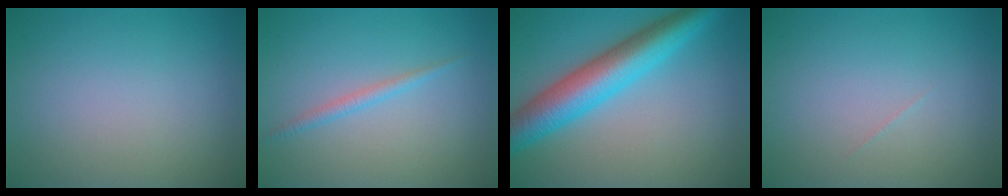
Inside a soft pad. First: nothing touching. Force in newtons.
{"total": 1.2, "press": 1.2, "slide": 0.1}
{"total": 7.5, "press": 7.5, "slide": 0.1}
{"total": 0.0}